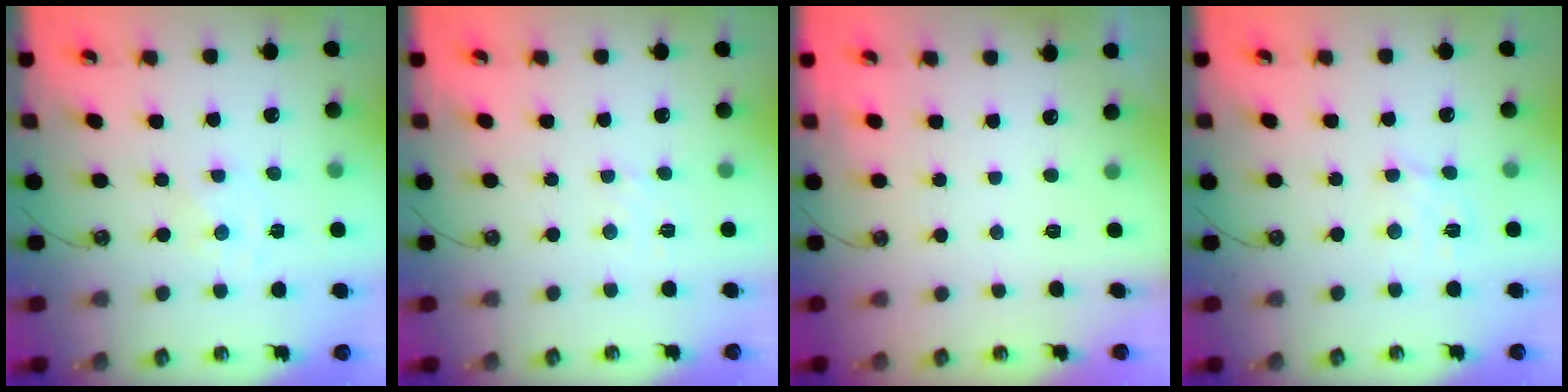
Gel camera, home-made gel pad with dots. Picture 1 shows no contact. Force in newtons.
{"total": 2.8, "press": 2.7, "slide": 0.5}
{"total": 0.0}
{"total": 4.7, "press": 4.7, "slide": 0.1}